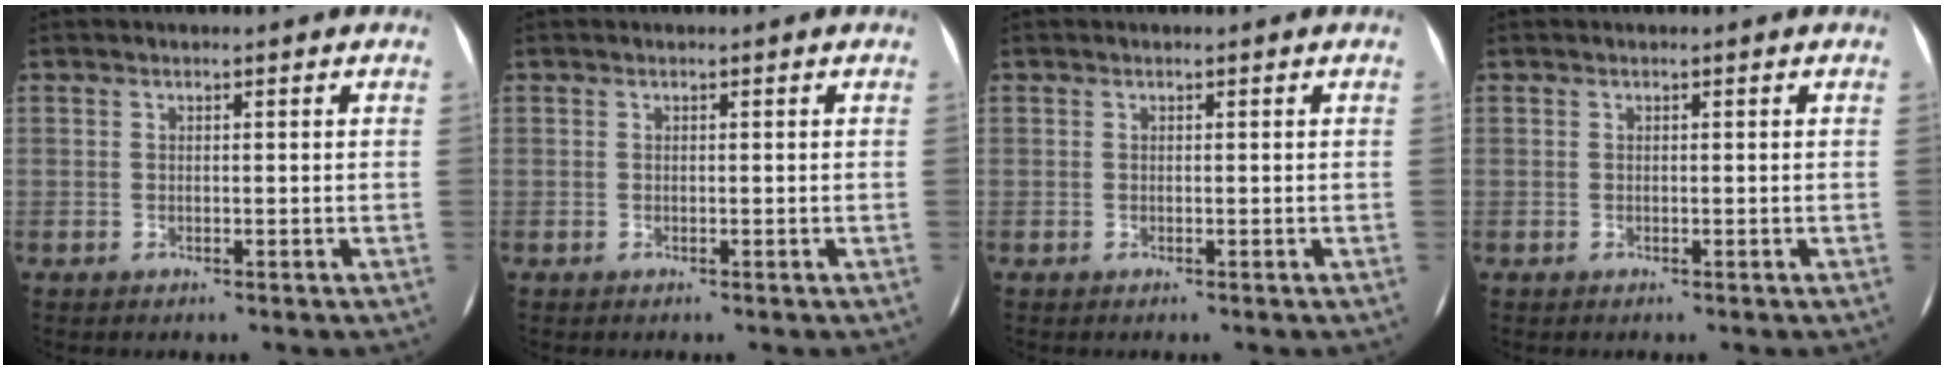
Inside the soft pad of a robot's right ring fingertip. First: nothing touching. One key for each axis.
{"total": 0.0}
{"total": 0.0}
{"total": 0.0}